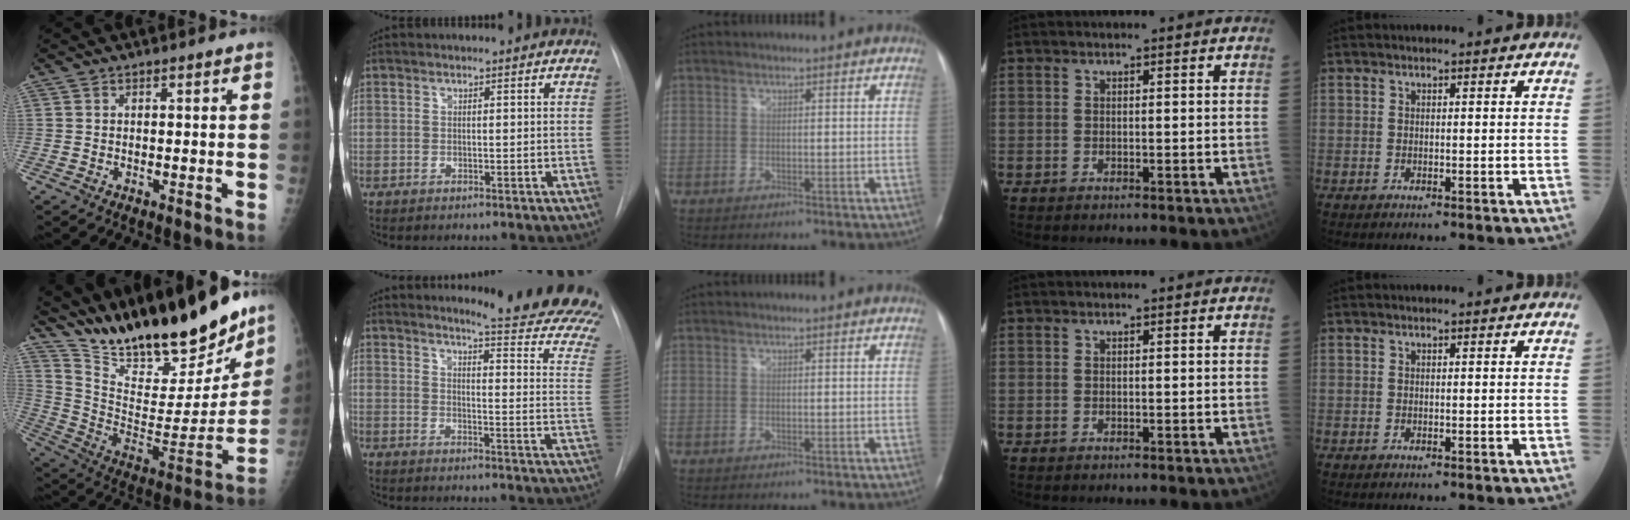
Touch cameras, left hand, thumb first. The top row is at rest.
{"thumb": {"total": 27.6, "force": [23.3, 6.8, 13.2], "torque": [-0.187, -0.109, 0.374]}, "index": {"total": 18.5, "force": [17.3, -1.0, 6.2], "torque": [-0.086, -0.142, 0.188]}}